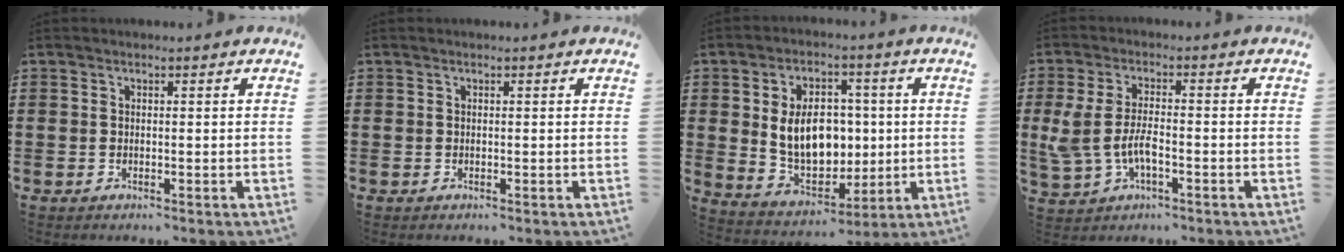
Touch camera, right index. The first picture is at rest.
{"total": 0.0}
{"total": 10.2, "force": [1.1, 7.0, 7.4], "torque": [-0.133, 0.009, 0.016]}
{"total": 6.2, "force": [-1.6, 3.0, 5.2], "torque": [-0.134, -0.004, -0.039]}